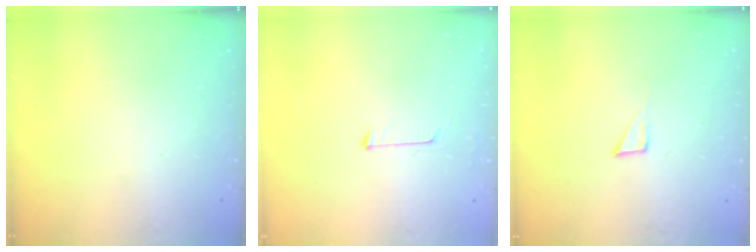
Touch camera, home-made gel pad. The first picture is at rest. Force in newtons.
{"total": 3.9, "press": 3.9, "slide": 0.4}
{"total": 2.7, "press": 2.7, "slide": 0.2}